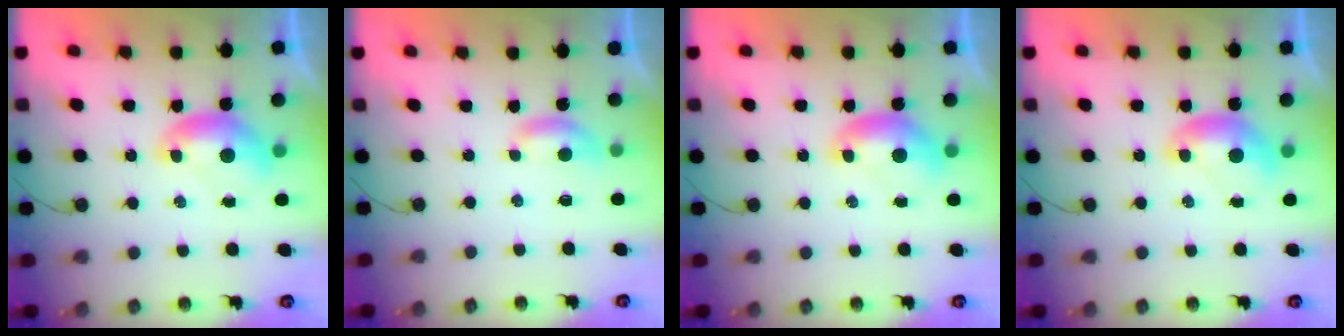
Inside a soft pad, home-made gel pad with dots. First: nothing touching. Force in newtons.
{"total": 2.3, "press": 2.3, "slide": 0.4}
{"total": 0.0}
{"total": 0.0}